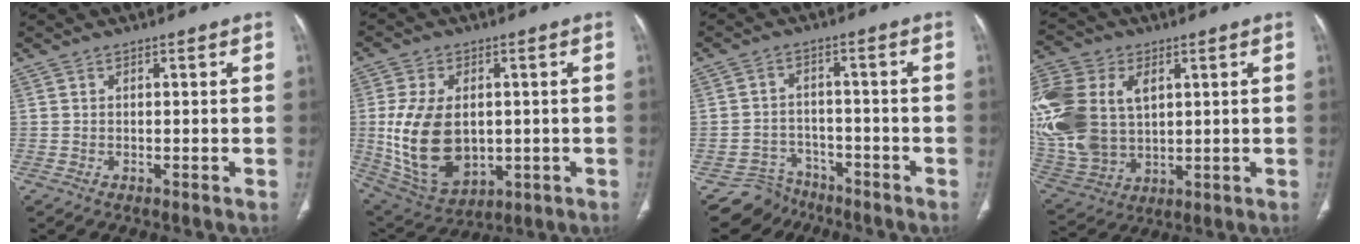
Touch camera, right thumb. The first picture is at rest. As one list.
[{"total": 16.6, "force": [-0.3, 10.7, 12.6], "torque": [-0.224, -0.009, 0.023]}, {"total": 6.8, "force": [-5.5, 3.6, -1.8], "torque": [0.047, 0.056, -0.093]}, {"total": 23.6, "force": [4.6, 16.1, 16.6], "torque": [-0.391, 0.001, 0.099]}]